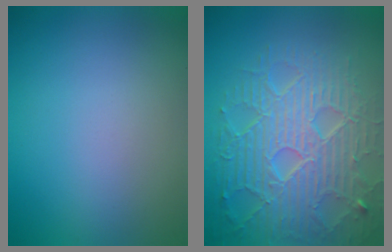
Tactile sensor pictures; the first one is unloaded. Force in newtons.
{"total": 8.9, "press": 6.2, "slide": 6.4}